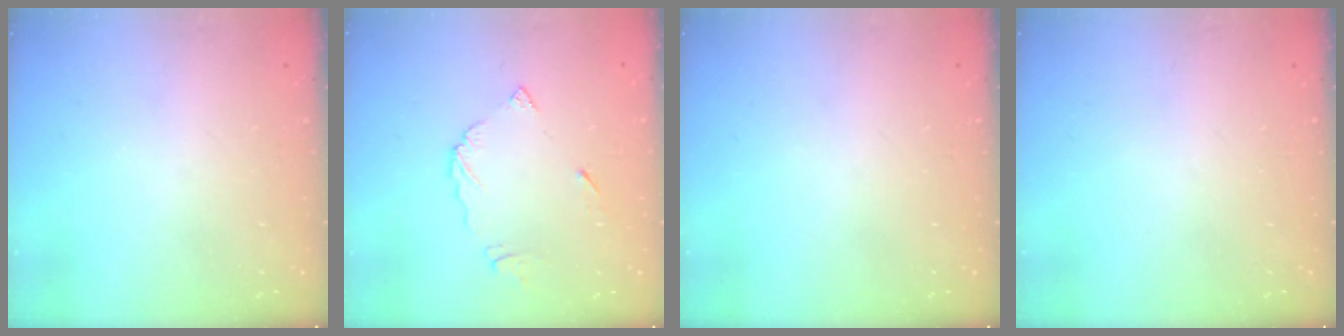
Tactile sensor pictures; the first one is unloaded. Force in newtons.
{"total": 7.1, "press": 7.1, "slide": 0.9}
{"total": 0.0}
{"total": 0.0}